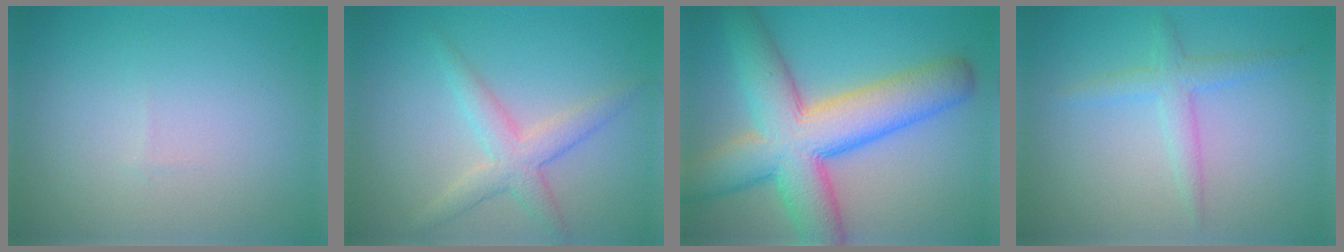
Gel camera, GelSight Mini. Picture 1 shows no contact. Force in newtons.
{"total": 3.2, "press": 3.2, "slide": 0.1}
{"total": 11.1, "press": 11.1, "slide": 0.3}
{"total": 2.2, "press": 2.2, "slide": 0.1}